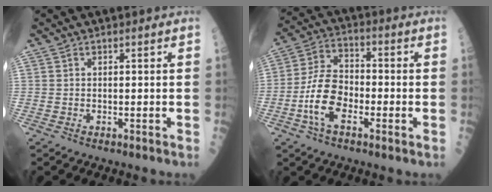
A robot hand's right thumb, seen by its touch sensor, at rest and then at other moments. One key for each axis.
{"total": 10.7, "fx": -3.1, "fy": 5.8, "fz": 8.4, "tx": -0.155, "ty": 0.030, "tz": -0.069}